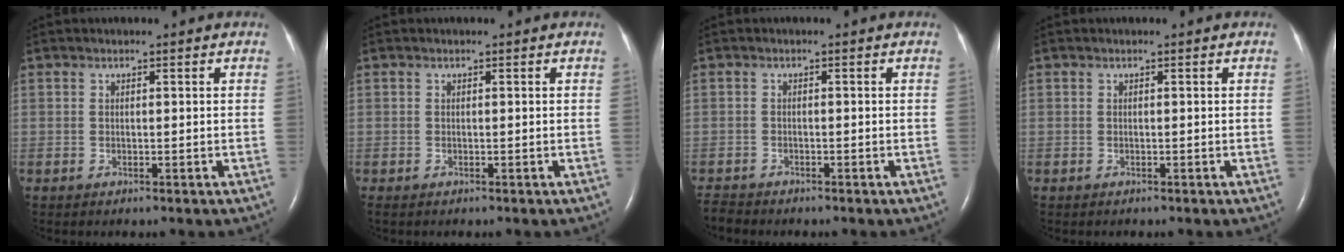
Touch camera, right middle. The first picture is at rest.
{"total": 0.0}
{"total": 1.9, "force": [-1.9, 0.2, 0.0], "torque": [-0.003, -0.010, -0.034]}
{"total": 0.0}